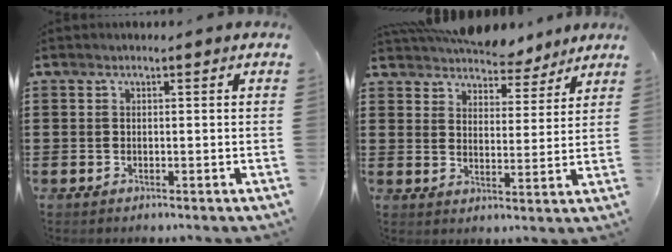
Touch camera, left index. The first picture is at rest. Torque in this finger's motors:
{"motor_torque": [1.11, -1.03, 0.52, 0.10]}